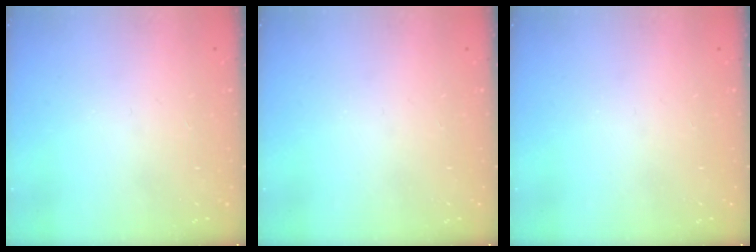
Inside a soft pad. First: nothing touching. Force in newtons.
{"total": 0.0}
{"total": 0.0}